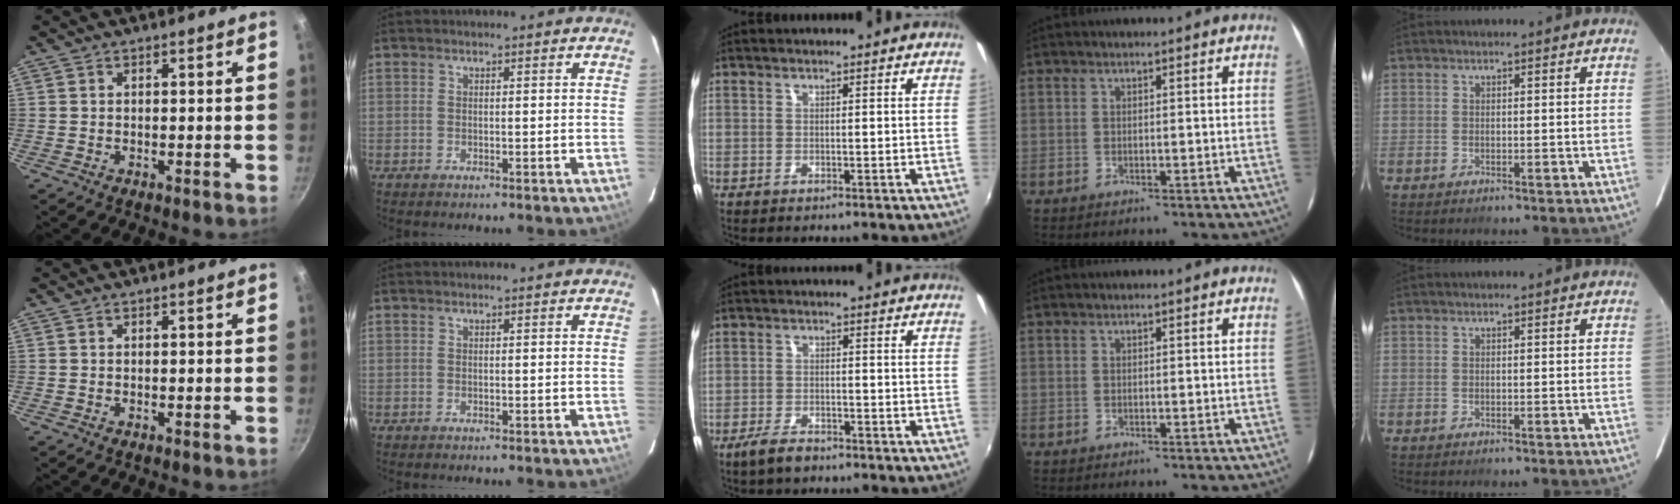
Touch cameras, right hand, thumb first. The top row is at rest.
{"middle": {"total": 4.3, "force": [-3.4, 1.5, 2.1], "torque": [-0.060, -0.005, -0.064]}}